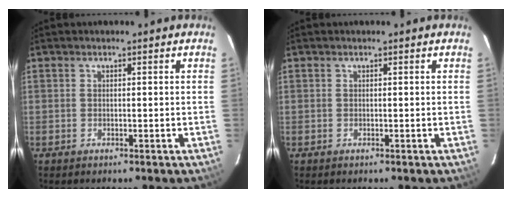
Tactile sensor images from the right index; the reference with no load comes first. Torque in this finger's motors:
{"motor_torque": [0.00, 0.00, 0.03, 0.00]}